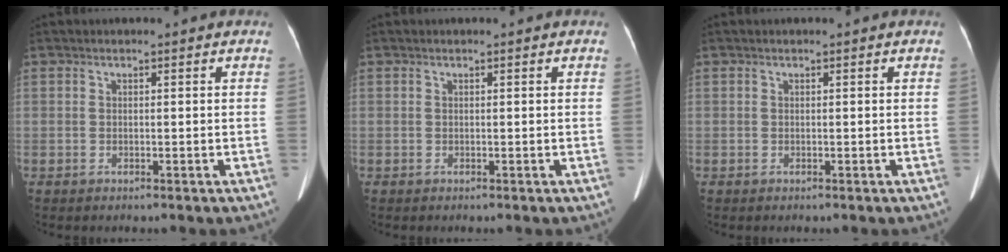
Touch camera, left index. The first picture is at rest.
{"total": 0.0}
{"total": 0.0}